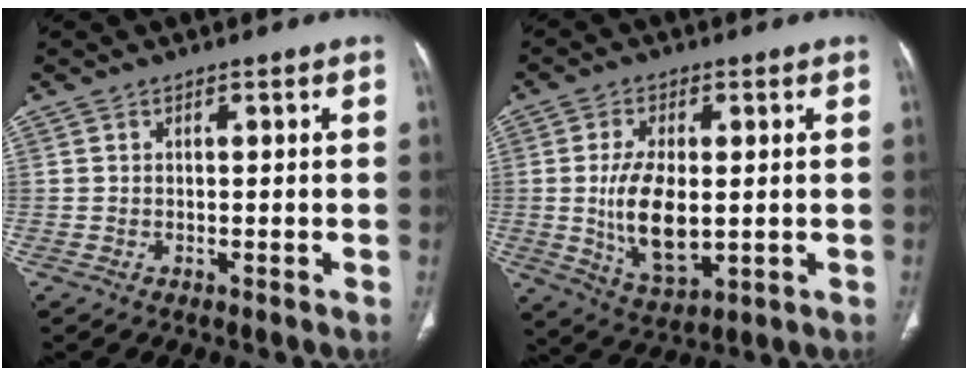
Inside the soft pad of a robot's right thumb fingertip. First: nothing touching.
{"total": 11.9, "force": [-0.3, 6.0, 10.3], "torque": [-0.191, -0.018, 0.007]}